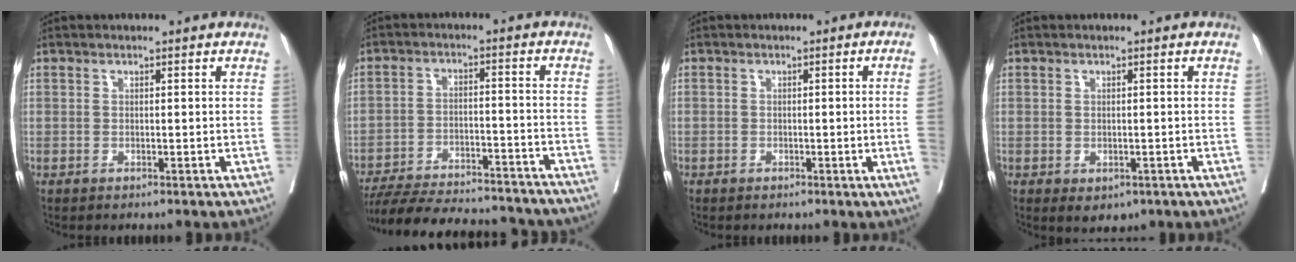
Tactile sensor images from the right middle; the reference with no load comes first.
{"total": 23.0, "force": [-20.8, 4.1, 8.8], "torque": [-0.145, -0.021, -0.290]}
{"total": 3.2, "force": [-0.6, -1.0, 3.0], "torque": [-0.037, -0.006, -0.008]}
{"total": 2.9, "force": [-1.4, 1.9, 1.7], "torque": [-0.016, -0.004, -0.008]}